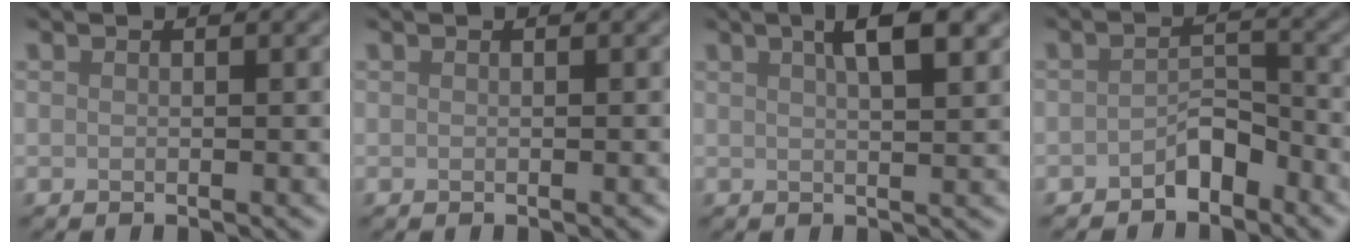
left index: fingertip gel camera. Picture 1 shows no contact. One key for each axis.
{"total": 0.0}
{"total": 5.1, "fx": 2.4, "fy": 1.7, "fz": 4.1, "tx": -0.037, "ty": 0.020, "tz": 0.020}
{"total": 2.5, "fx": -1.7, "fy": 1.2, "fz": 1.3, "tx": -0.019, "ty": 0.012, "tz": -0.033}